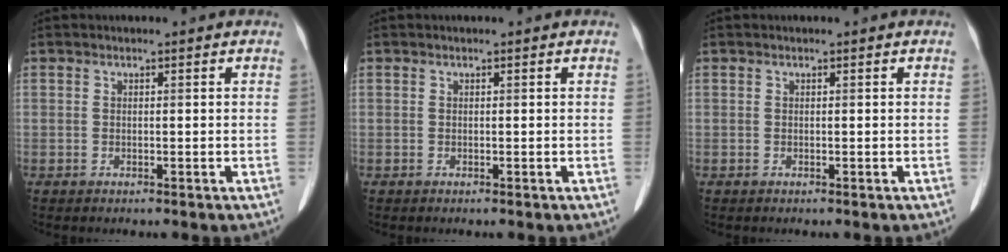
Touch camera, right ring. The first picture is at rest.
{"total": 0.0}
{"total": 0.0}